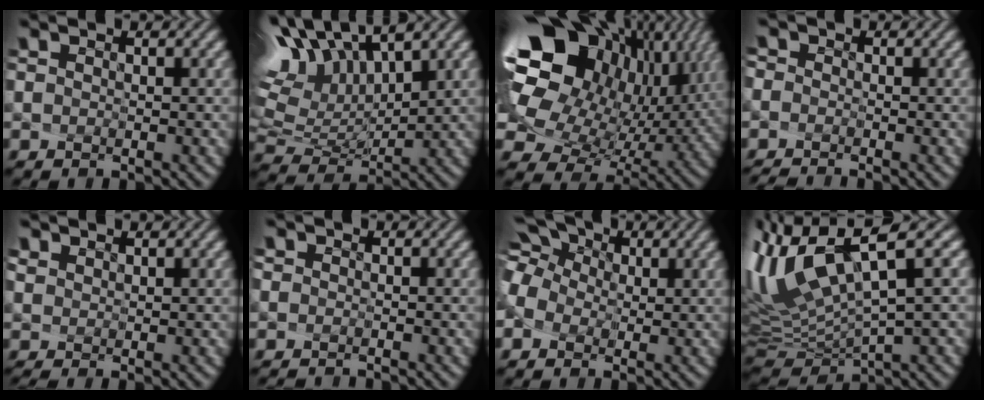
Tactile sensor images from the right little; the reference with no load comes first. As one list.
[{"total": 9.4, "force": [6.0, 3.8, 6.2], "torque": [-0.165, 0.009, 0.128]}, {"total": 19.1, "force": [5.6, 13.6, 12.2], "torque": [-0.291, -0.011, 0.154]}, {"total": 2.1, "force": [-1.9, 0.8, 0.5], "torque": [-0.027, -0.003, -0.021]}, {"total": 0.6, "force": [0.3, 0.4, 0.3], "torque": [-0.027, -0.008, 0.026]}, {"total": 1.1, "force": [-0.9, 0.6, 0.0], "torque": [-0.005, -0.002, -0.010]}, {"total": 6.9, "force": [1.1, 5.5, 4.1], "torque": [-0.099, 0.019, 0.004]}, {"total": 8.6, "force": [3.3, 1.3, 7.9], "torque": [-0.188, -0.003, 0.093]}]